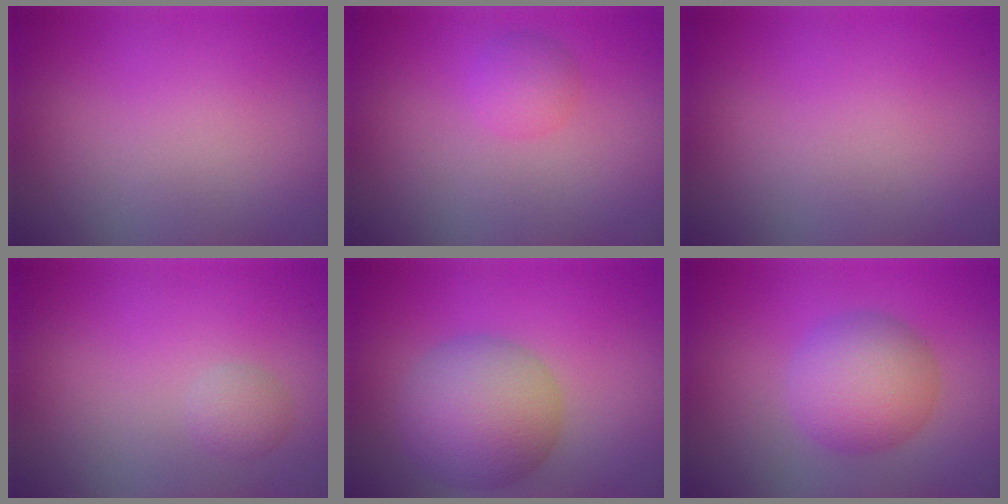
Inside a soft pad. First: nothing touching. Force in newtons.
{"total": 1.5, "press": 1.5, "slide": 0.0}
{"total": 0.0}
{"total": 1.2, "press": 1.1, "slide": 0.1}
{"total": 6.8, "press": 6.8, "slide": 0.2}
{"total": 4.8, "press": 4.8, "slide": 0.1}